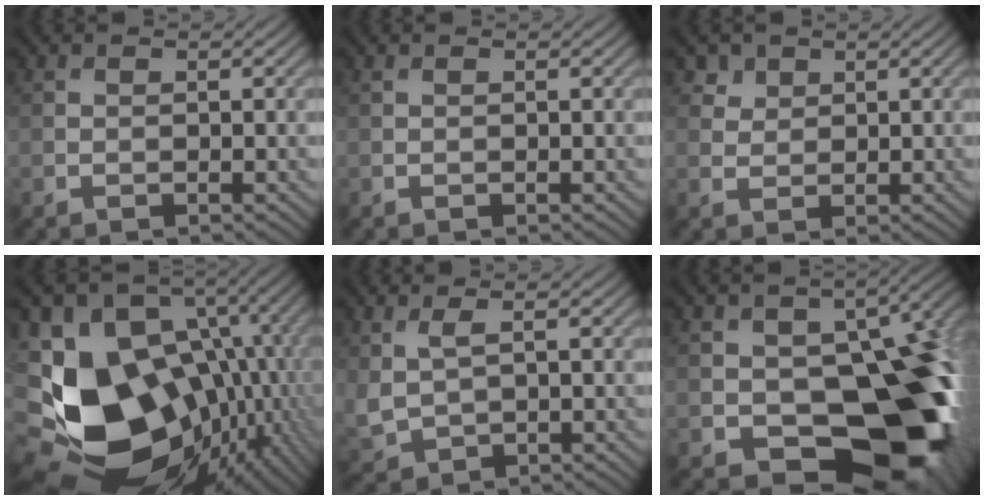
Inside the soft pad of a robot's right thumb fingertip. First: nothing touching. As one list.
[{"total": 0.0}, {"total": 2.8, "force": [1.8, 2.0, 0.6], "torque": [-0.018, -0.011, 0.045]}, {"total": 21.5, "force": [-5.1, 15.5, 13.9], "torque": [-0.301, -0.055, -0.054]}, {"total": 4.1, "force": [1.2, 2.2, 3.2], "torque": [-0.093, -0.008, 0.033]}, {"total": 19.8, "force": [-5.6, 13.1, 13.8], "torque": [-0.152, -0.007, -0.068]}]